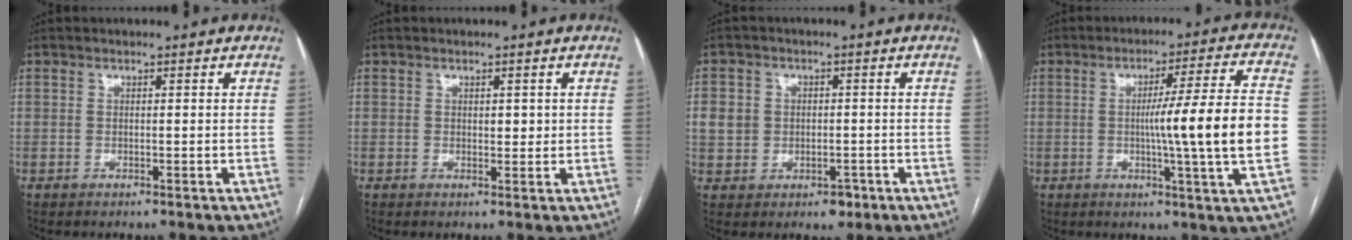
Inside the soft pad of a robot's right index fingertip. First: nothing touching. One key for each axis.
{"total": 1.6, "fx": 0.3, "fy": 0.9, "fz": 1.2, "tx": -0.015, "ty": -0.001, "tz": 0.006}
{"total": 6.3, "fx": -1.0, "fy": 5.6, "fz": 2.8, "tx": -0.038, "ty": 0.014, "tz": -0.001}
{"total": 14.3, "fx": -1.3, "fy": -1.5, "fz": 14.1, "tx": -0.213, "ty": -0.002, "tz": -0.025}